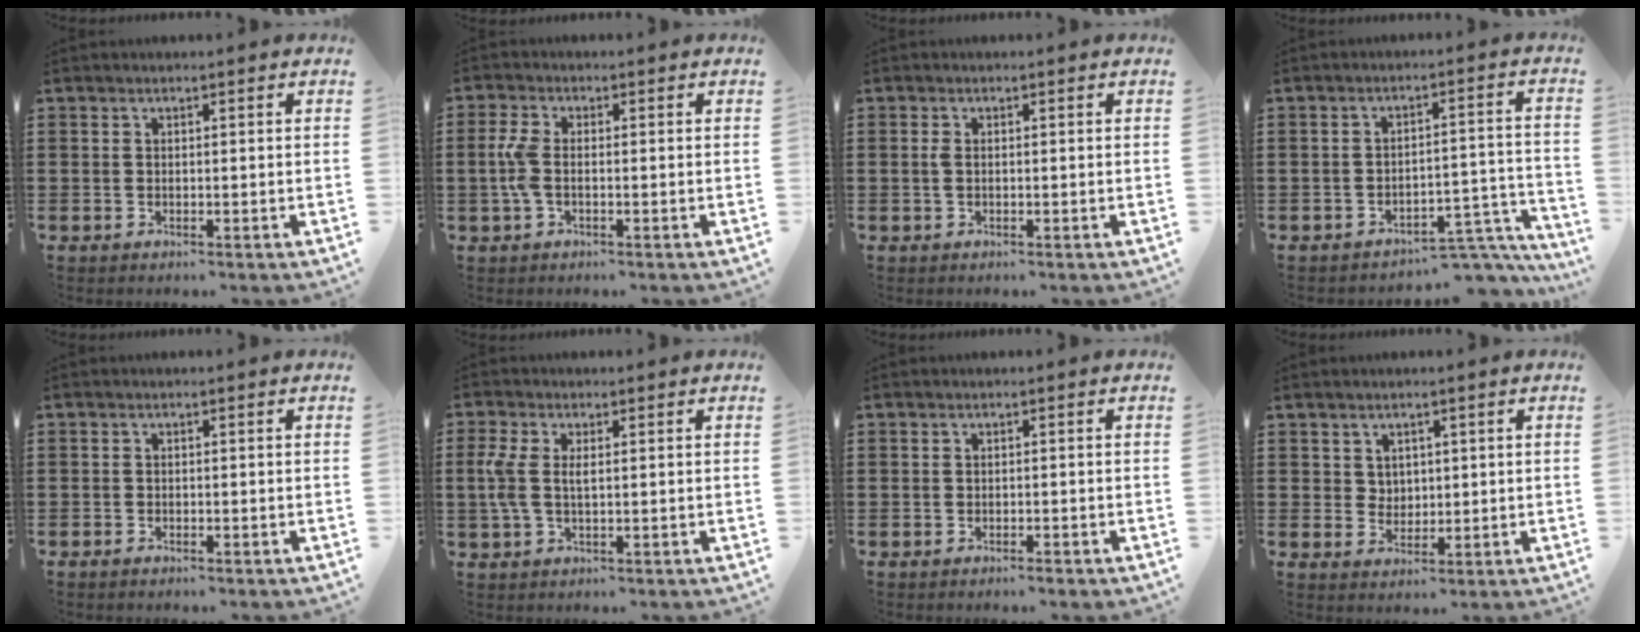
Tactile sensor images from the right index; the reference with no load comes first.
{"total": 4.2, "force": [-0.7, 1.9, 3.8], "torque": [-0.103, -0.008, -0.022]}
{"total": 1.3, "force": [-0.1, 0.5, 1.2], "torque": [-0.032, 0.000, -0.005]}
{"total": 4.4, "force": [-4.0, 0.8, 1.9], "torque": [-0.033, 0.003, -0.078]}
{"total": 0.6, "force": [-0.5, 0.2, 0.1], "torque": [-0.004, -0.002, -0.011]}
{"total": 3.6, "force": [0.4, 1.7, 3.1], "torque": [-0.078, 0.002, 0.001]}
{"total": 0.5, "force": [-0.5, 0.1, 0.2], "torque": [-0.006, -0.002, -0.010]}
{"total": 2.7, "force": [1.6, 2.1, 0.5], "torque": [-0.017, 0.010, 0.030]}